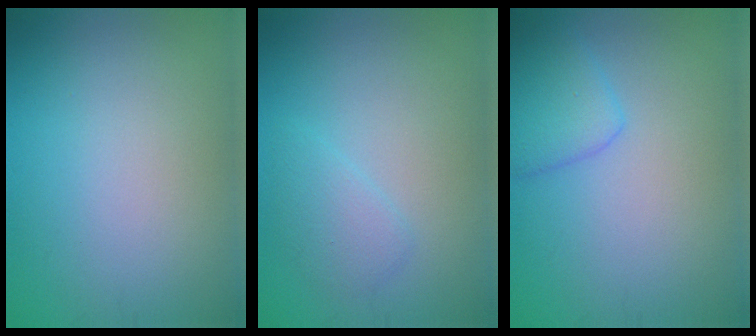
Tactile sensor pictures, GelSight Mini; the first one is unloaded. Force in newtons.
{"total": 1.8, "press": 1.8, "slide": 0.1}
{"total": 2.8, "press": 2.8, "slide": 0.2}